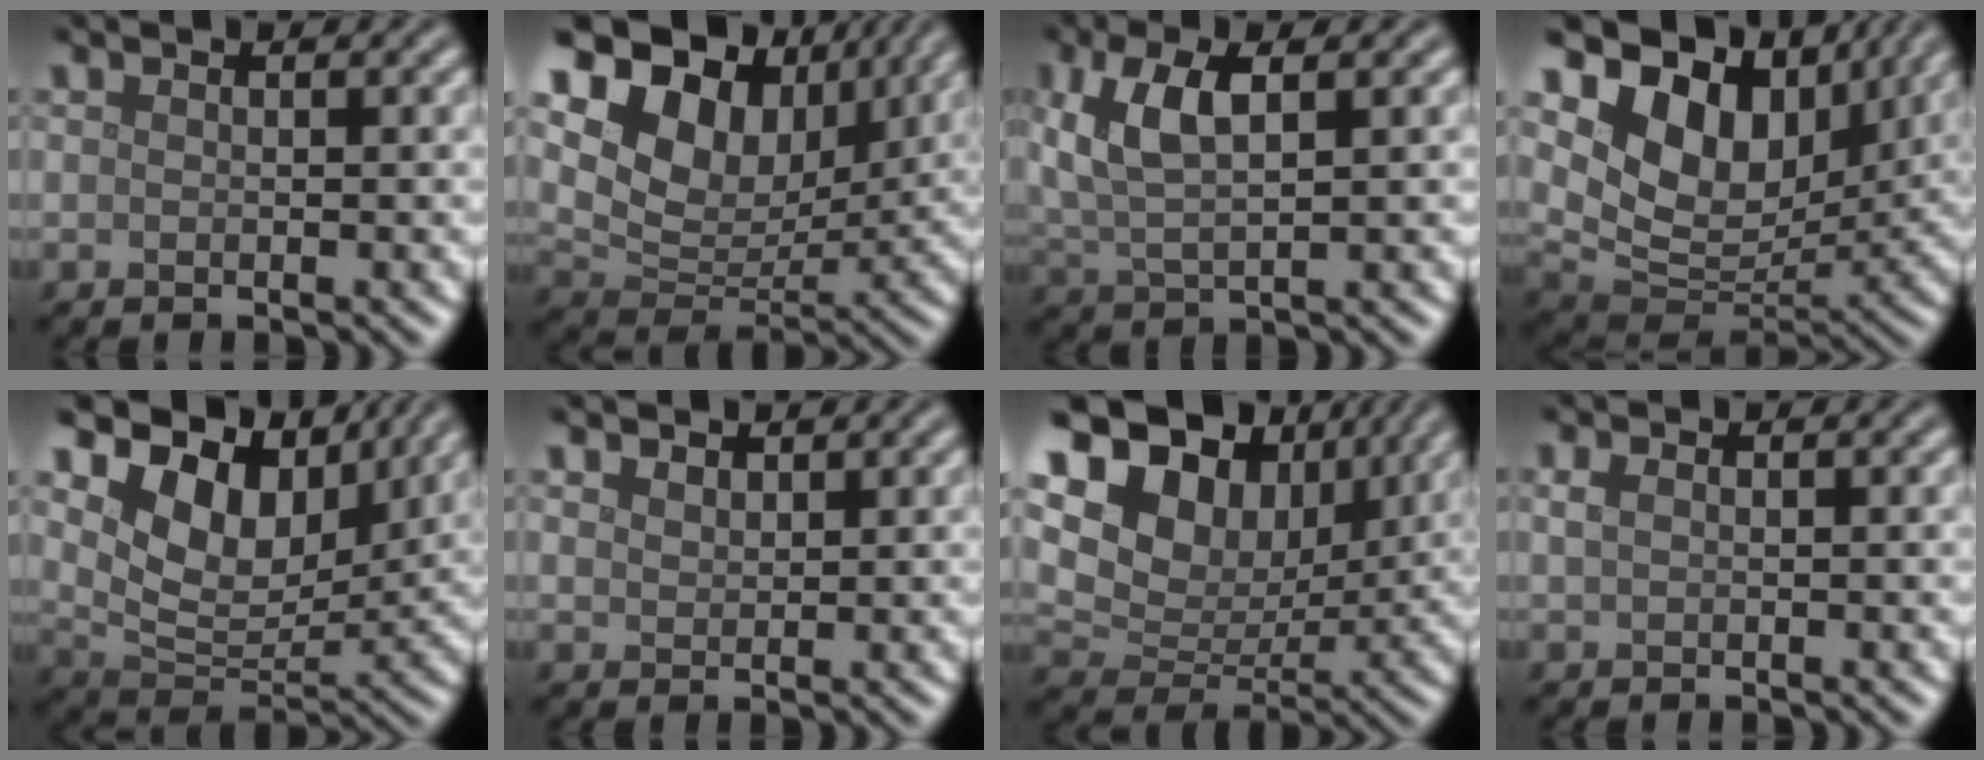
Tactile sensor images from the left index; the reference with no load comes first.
{"total": 11.8, "force": [6.5, 7.4, 6.6], "torque": [-0.129, 0.010, 0.112]}
{"total": 6.2, "force": [1.9, 2.7, 5.2], "torque": [-0.116, 0.011, 0.034]}
{"total": 12.1, "force": [6.1, 7.8, 7.0], "torque": [-0.137, 0.004, 0.115]}
{"total": 9.3, "force": [5.0, 5.4, 5.6], "torque": [-0.096, -0.007, 0.087]}
{"total": 1.4, "force": [1.1, 0.7, 0.3], "torque": [-0.009, 0.001, 0.024]}
{"total": 13.0, "force": [6.5, 8.7, 7.2], "torque": [-0.150, 0.024, 0.108]}
{"total": 0.8, "force": [0.3, 0.5, 0.6], "torque": [-0.014, 0.001, 0.004]}